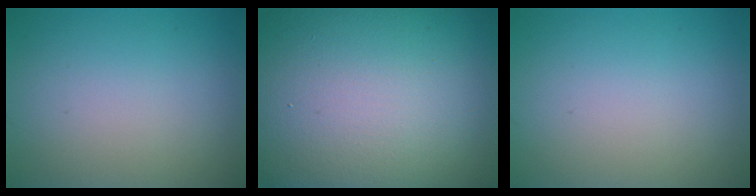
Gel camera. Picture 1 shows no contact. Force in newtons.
{"total": 25.5, "press": 25.5, "slide": 1.0}
{"total": 0.0}